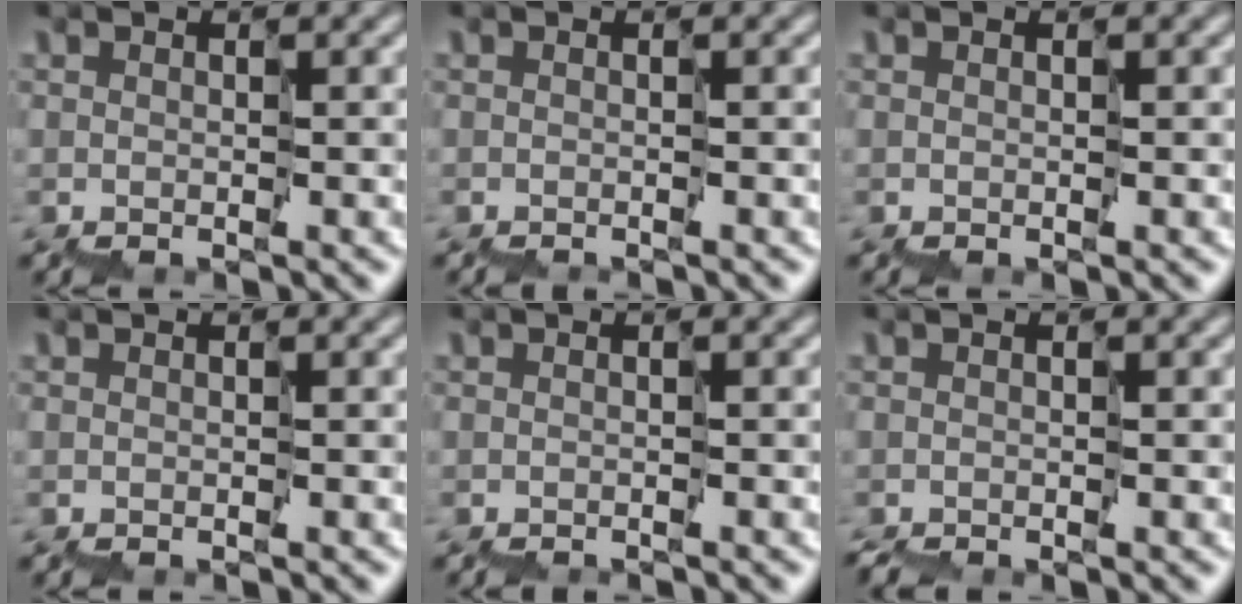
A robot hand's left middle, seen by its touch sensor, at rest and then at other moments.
{"total": 0.8, "force": [-0.8, -0.2, -0.1], "torque": [0.007, 0.001, -0.014]}
{"total": 0.0}
{"total": 0.0}
{"total": 1.0, "force": [-1.0, -0.1, -0.1], "torque": [0.008, 0.000, -0.017]}
{"total": 1.6, "force": [-1.6, 0.3, 0.4], "torque": [-0.008, -0.005, -0.026]}